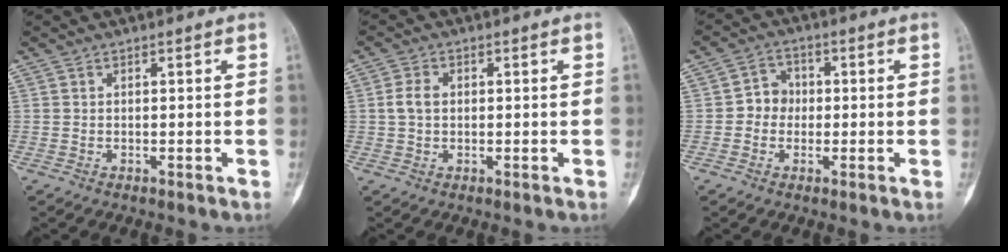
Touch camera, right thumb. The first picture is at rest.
{"total": 3.1, "force": [0.3, 2.2, 2.2], "torque": [-0.047, 0.007, 0.003]}
{"total": 4.5, "force": [-0.4, 4.1, 1.8], "torque": [-0.003, 0.013, -0.018]}